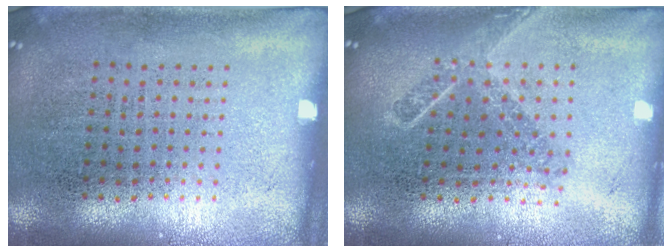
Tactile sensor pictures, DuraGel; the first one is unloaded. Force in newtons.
{"total": 1.8, "press": 1.4, "slide": 1.2}